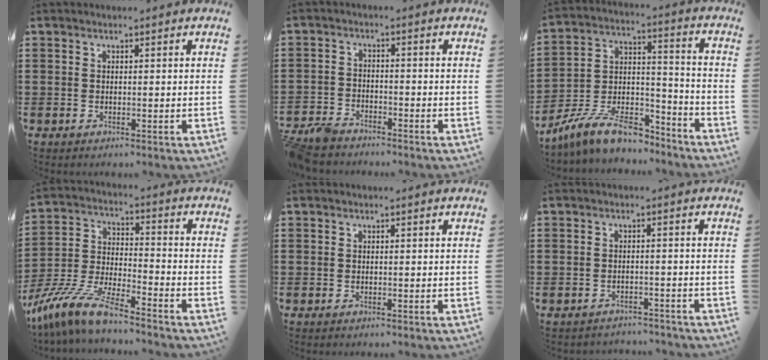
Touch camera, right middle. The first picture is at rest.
{"total": 3.9, "force": [-3.8, 0.9, 0.5], "torque": [-0.032, -0.002, -0.083]}
{"total": 11.1, "force": [-9.0, 3.4, 5.7], "torque": [-0.123, 0.019, -0.177]}
{"total": 10.2, "force": [-8.8, 0.6, 5.0], "torque": [-0.123, -0.002, -0.183]}
{"total": 0.0}
{"total": 2.2, "force": [-2.1, 0.3, -0.2], "torque": [-0.005, -0.001, -0.047]}